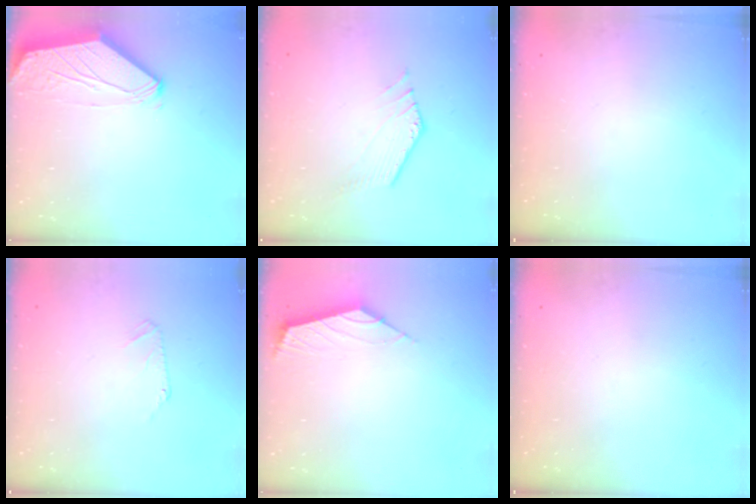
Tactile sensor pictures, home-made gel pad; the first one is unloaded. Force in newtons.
{"total": 2.0, "press": 2.0, "slide": 0.4}
{"total": 0.0}
{"total": 2.4, "press": 2.4, "slide": 0.5}
{"total": 2.5, "press": 2.4, "slide": 0.7}
{"total": 0.0}